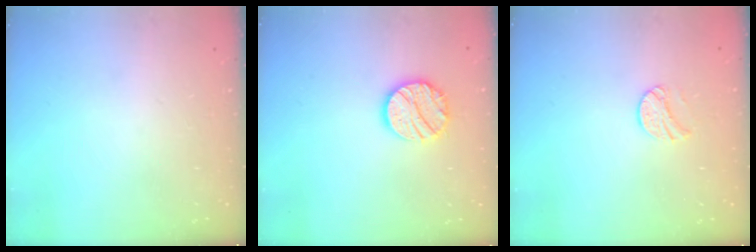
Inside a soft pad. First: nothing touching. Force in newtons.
{"total": 12.6, "press": 12.6, "slide": 1.1}
{"total": 9.1, "press": 9.1, "slide": 0.6}